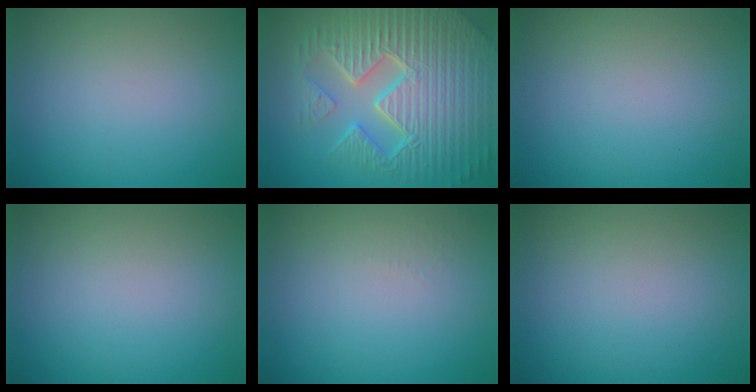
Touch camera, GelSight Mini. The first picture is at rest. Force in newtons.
{"total": 10.7, "press": 7.0, "slide": 8.1}
{"total": 0.0}
{"total": 0.0}
{"total": 0.6, "press": 0.6, "slide": 0.3}
{"total": 0.0}